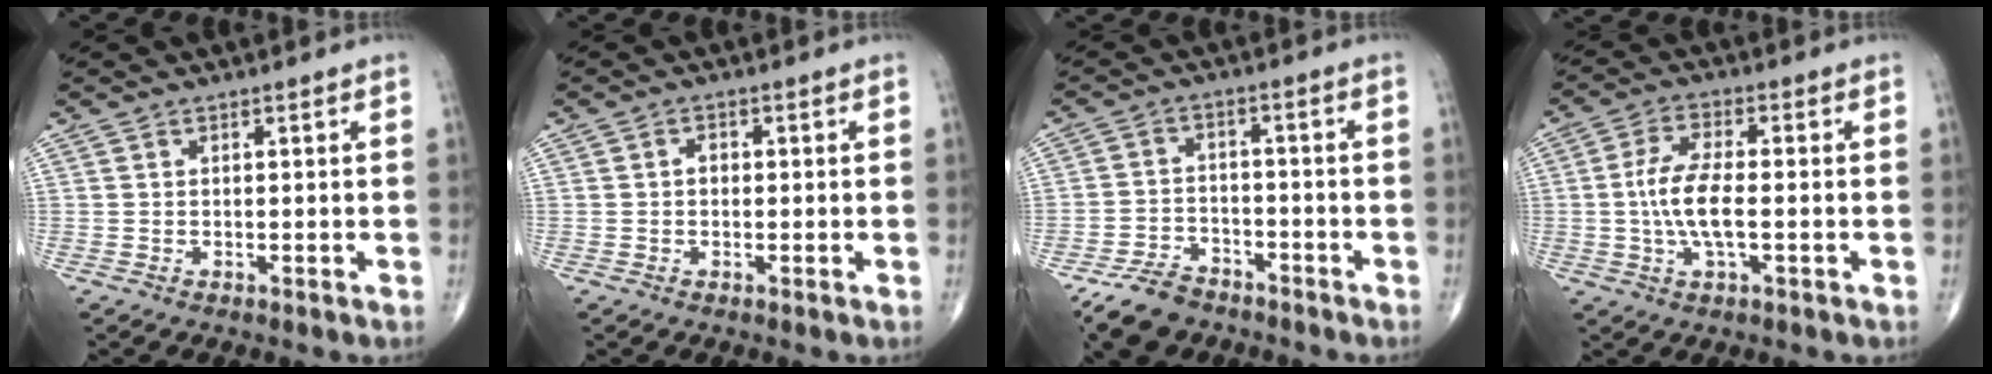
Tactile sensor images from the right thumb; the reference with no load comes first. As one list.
[{"total": 1.5, "force": [-0.1, 1.1, 0.9], "torque": [-0.007, 0.006, -0.004]}, {"total": 8.3, "force": [-6.3, 4.6, 2.8], "torque": [-0.045, 0.029, -0.114]}, {"total": 7.5, "force": [-0.6, 2.9, 6.9], "torque": [-0.144, -0.002, -0.014]}]